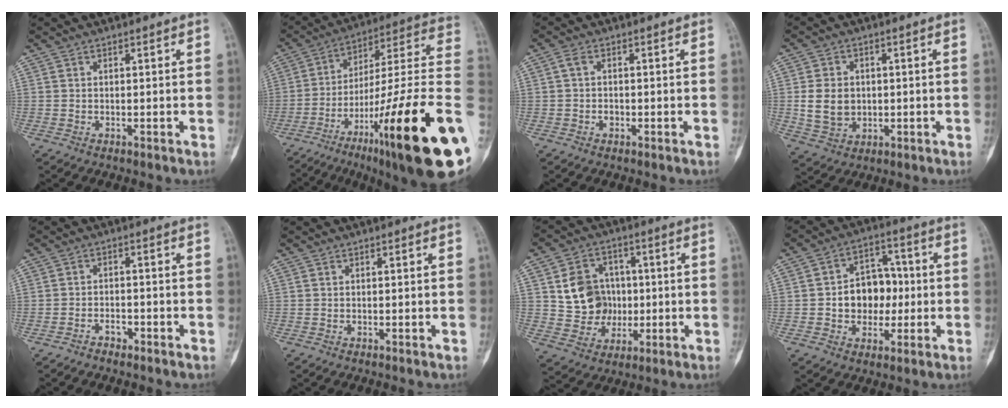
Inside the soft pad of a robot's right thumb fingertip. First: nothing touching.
{"total": 30.6, "force": [-9.6, 4.8, 28.6], "torque": [-0.367, 0.057, -0.147]}
{"total": 2.3, "force": [-0.3, 1.6, 1.5], "torque": [-0.030, 0.009, -0.009]}
{"total": 7.6, "force": [0.1, 6.1, 4.5], "torque": [-0.063, -0.002, 0.012]}
{"total": 2.0, "force": [-1.6, 1.0, 0.6], "torque": [-0.016, 0.013, -0.027]}
{"total": 0.0}
{"total": 11.5, "force": [1.2, 10.1, 5.3], "torque": [-0.046, 0.004, 0.031]}
{"total": 10.7, "force": [-0.6, 8.3, 6.7], "torque": [-0.056, 0.029, -0.011]}